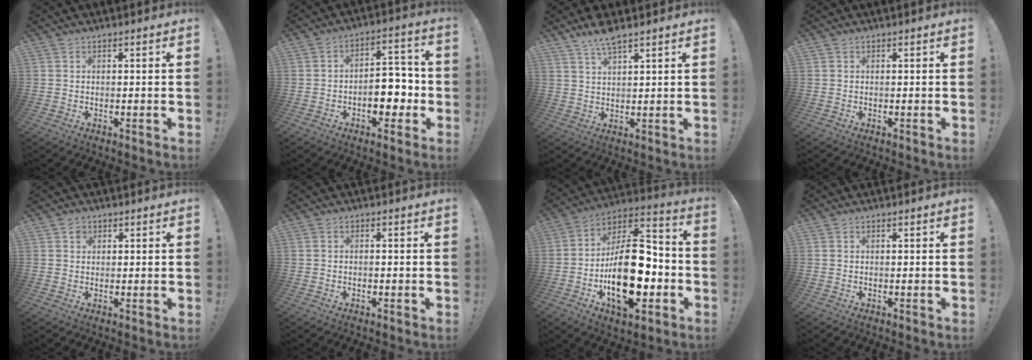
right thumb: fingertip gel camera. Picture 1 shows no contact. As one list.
[{"total": 11.1, "force": [-3.1, 6.9, 8.1], "torque": [-0.103, 0.022, -0.050]}, {"total": 5.4, "force": [4.3, 0.7, 3.2], "torque": [-0.055, -0.022, 0.073]}, {"total": 0.0}, {"total": 1.4, "force": [0.7, 1.2, 0.4], "torque": [0.000, -0.002, 0.010]}, {"total": 0.7, "force": [-0.5, 0.4, 0.3], "torque": [-0.012, 0.005, -0.007]}, {"total": 26.3, "force": [-5.9, 13.5, 21.8], "torque": [-0.375, 0.038, -0.085]}, {"total": 0.0}]